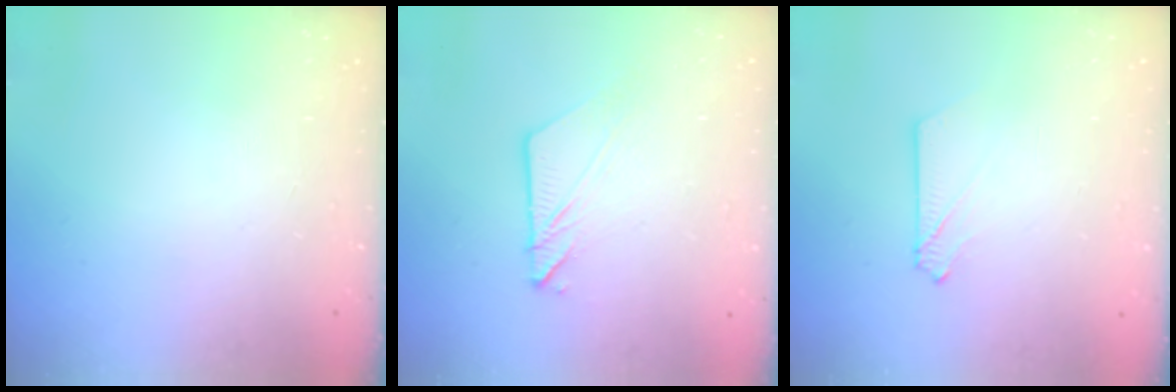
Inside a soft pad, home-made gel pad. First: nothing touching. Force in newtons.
{"total": 7.9, "press": 7.8, "slide": 0.4}
{"total": 2.6, "press": 2.6, "slide": 0.3}